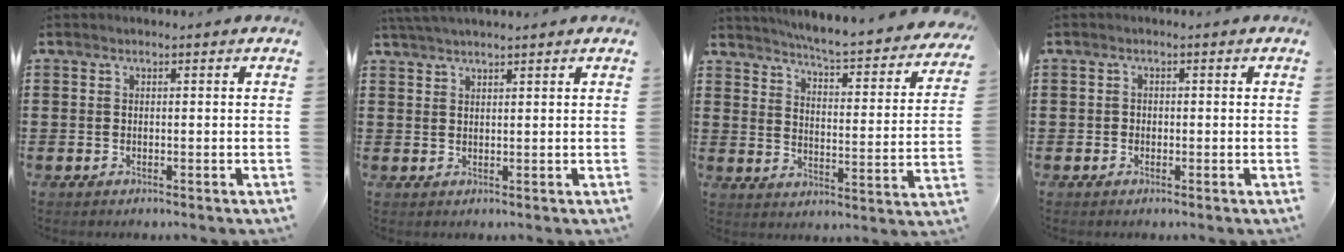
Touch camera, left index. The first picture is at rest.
{"total": 1.9, "force": [1.8, -0.2, 0.5], "torque": [-0.013, 0.003, 0.035]}
{"total": 5.1, "force": [4.7, -0.6, 1.7], "torque": [-0.049, -0.048, 0.072]}
{"total": 1.0, "force": [-0.4, 0.9, 0.2], "torque": [-0.007, 0.003, -0.009]}